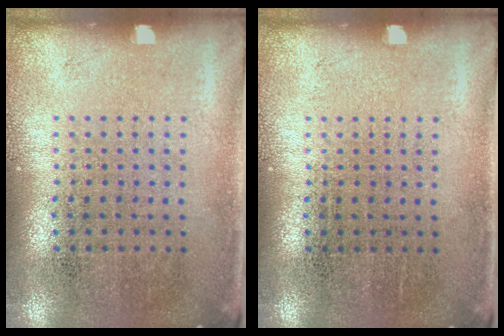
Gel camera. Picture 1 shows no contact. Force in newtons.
{"total": 0.0}